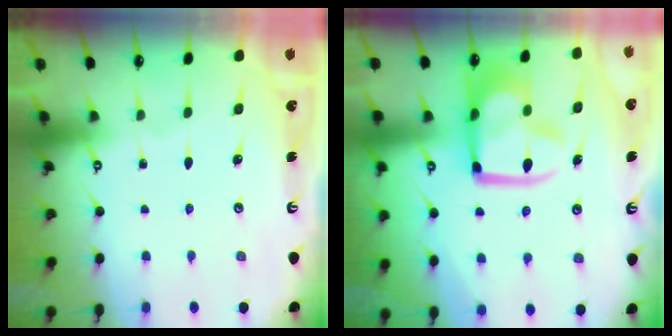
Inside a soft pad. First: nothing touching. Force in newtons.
{"total": 15.9, "press": 15.8, "slide": 1.8}